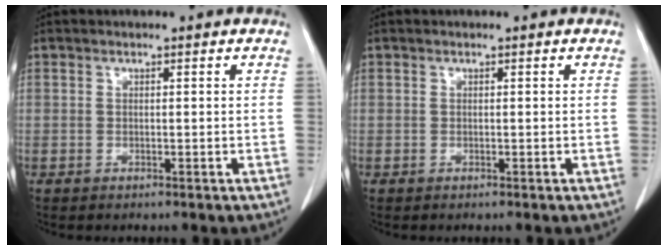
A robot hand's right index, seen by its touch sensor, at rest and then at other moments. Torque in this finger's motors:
{"motor_torque": [0.00, 0.00, 0.00, 0.00]}